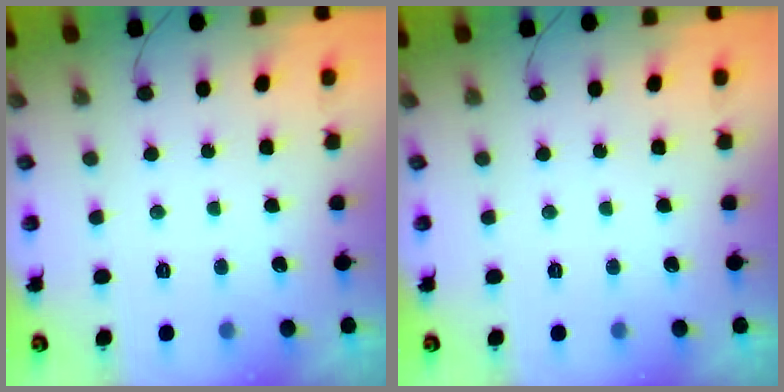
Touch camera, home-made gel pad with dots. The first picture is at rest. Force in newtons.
{"total": 0.0}